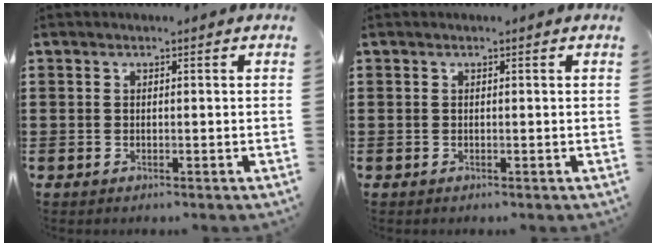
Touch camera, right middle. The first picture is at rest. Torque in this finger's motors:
{"motor_torque": [0.14, -0.15, -0.02, -0.01]}